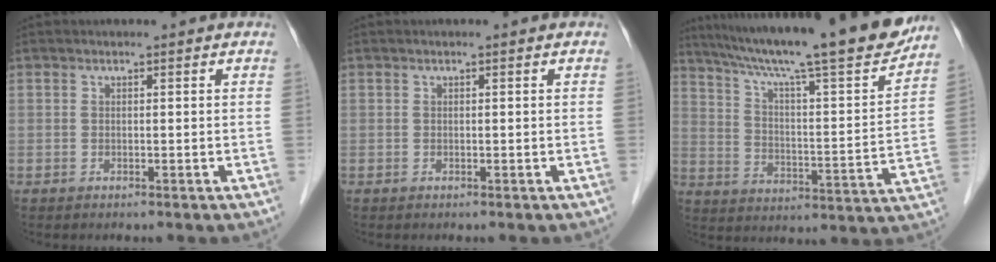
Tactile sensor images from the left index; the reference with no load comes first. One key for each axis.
{"total": 0.0}
{"total": 24.4, "fx": 20.7, "fy": 0.6, "fz": 12.8, "tx": -0.212, "ty": -0.028, "tz": 0.300}